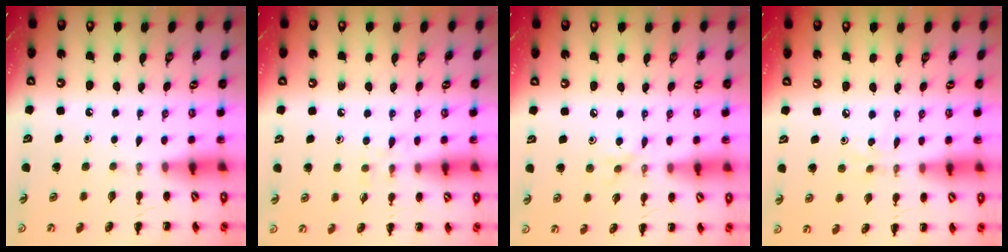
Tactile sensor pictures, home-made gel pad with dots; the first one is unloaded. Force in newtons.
{"total": 5.2, "press": 4.9, "slide": 1.8}
{"total": 4.6, "press": 4.3, "slide": 1.7}
{"total": 2.4, "press": 2.2, "slide": 0.8}